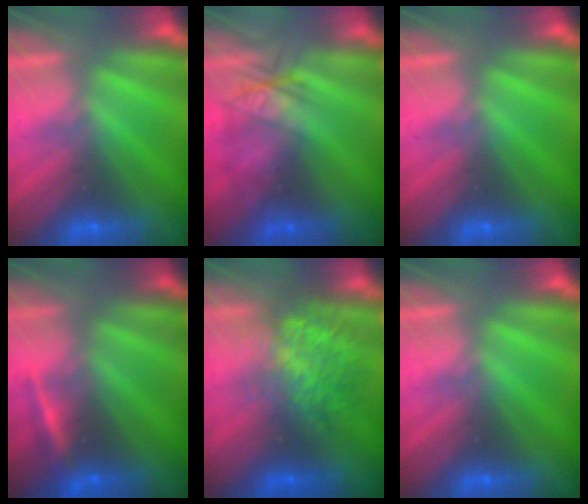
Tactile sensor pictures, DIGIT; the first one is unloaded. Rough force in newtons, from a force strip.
{"total": 2.1}
{"total": 0.0}
{"total": 5.3}
{"total": 7.8}
{"total": 0.0}